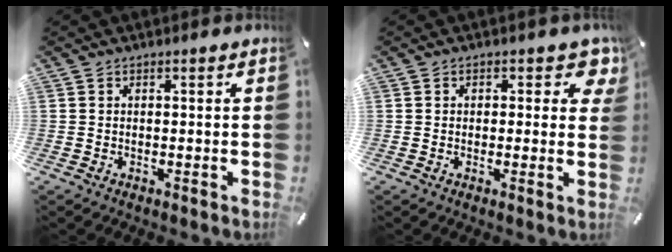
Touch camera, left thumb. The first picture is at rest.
{"total": 4.7, "force": [2.2, 2.8, 3.0], "torque": [-0.018, -0.011, 0.030]}